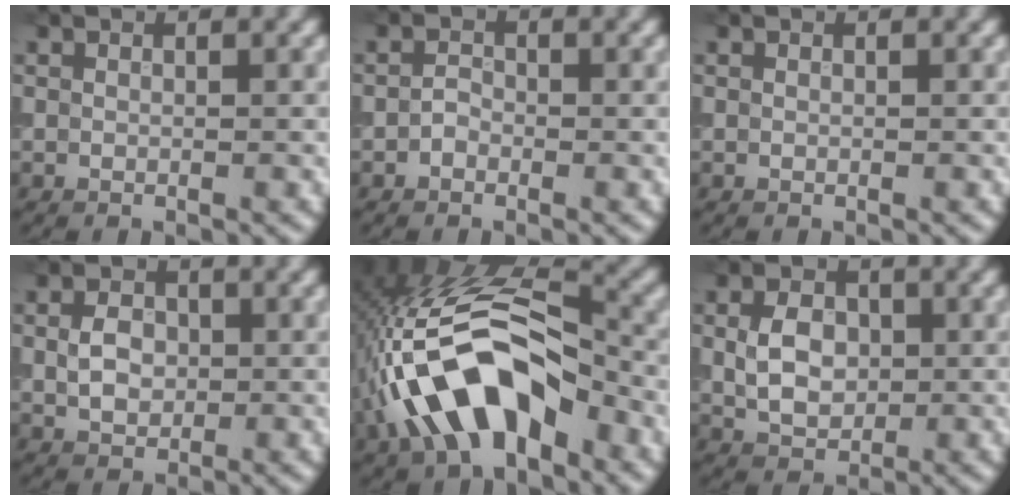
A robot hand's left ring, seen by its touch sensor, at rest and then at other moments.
{"total": 1.0, "force": [-0.5, 0.7, 0.5], "torque": [-0.011, 0.003, -0.014]}
{"total": 0.0}
{"total": 3.0, "force": [0.1, 2.2, 1.9], "torque": [-0.042, 0.003, 0.000]}
{"total": 11.3, "force": [-3.9, 5.8, 8.8], "torque": [-0.172, 0.020, -0.079]}
{"total": 4.0, "force": [0.2, 2.9, 2.7], "torque": [-0.056, 0.001, 0.000]}